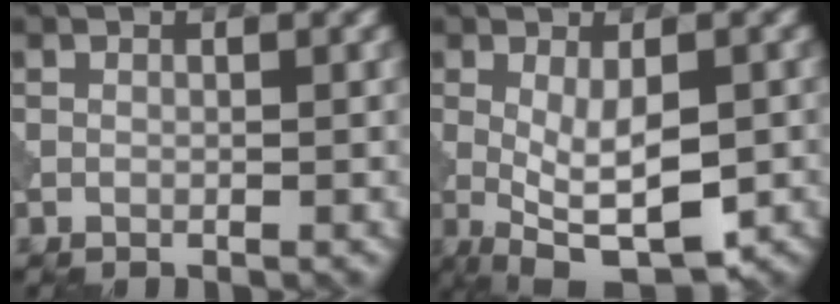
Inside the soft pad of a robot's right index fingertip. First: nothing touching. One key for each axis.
{"total": 7.3, "fx": -1.5, "fy": 2.8, "fz": 6.6, "tx": -0.120, "ty": -0.017, "tz": -0.014}